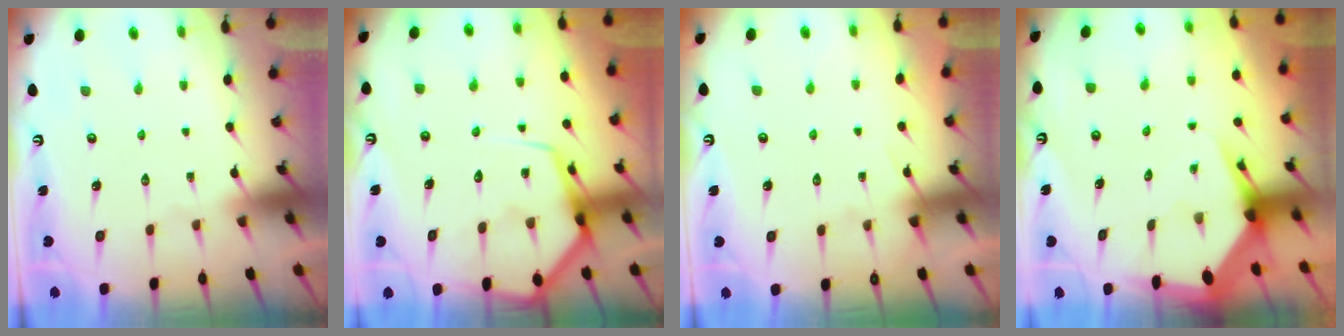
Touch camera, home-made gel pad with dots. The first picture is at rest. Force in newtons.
{"total": 10.0, "press": 10.0, "slide": 1.1}
{"total": 4.4, "press": 4.3, "slide": 0.7}
{"total": 5.2, "press": 5.1, "slide": 0.7}